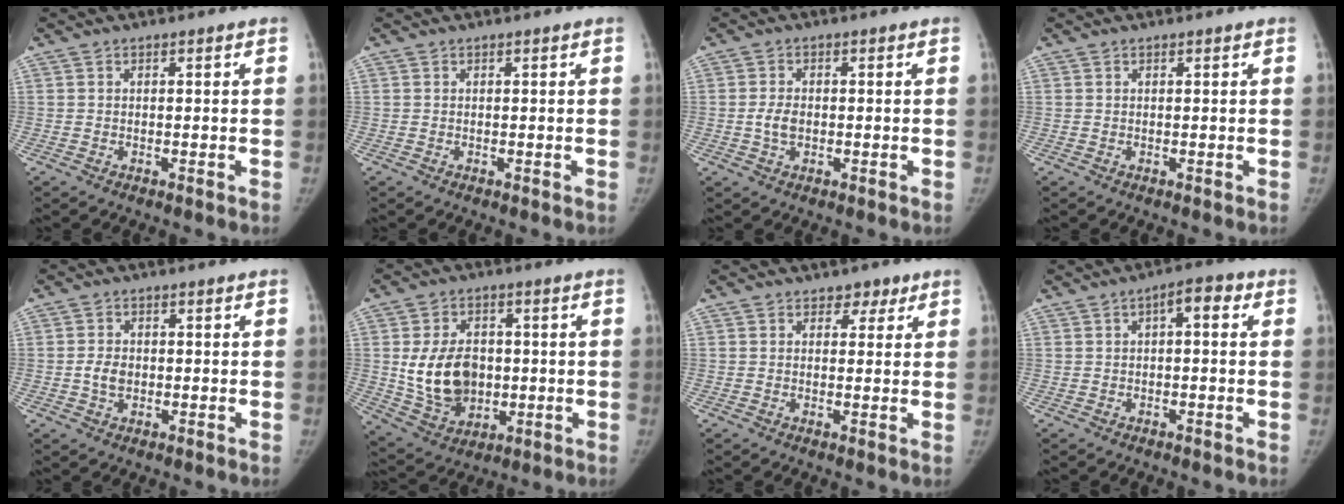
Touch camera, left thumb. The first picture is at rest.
{"total": 0.0}
{"total": 3.2, "force": [-0.4, 2.1, 2.3], "torque": [-0.044, 0.005, -0.008]}
{"total": 0.0}
{"total": 3.3, "force": [-0.4, 2.5, 2.1], "torque": [-0.034, 0.005, -0.008]}
{"total": 13.2, "force": [0.0, 9.8, 8.8], "torque": [-0.122, -0.005, 0.015]}
{"total": 2.9, "force": [1.7, 2.1, 0.9], "torque": [0.016, -0.006, 0.018]}
{"total": 4.3, "force": [0.8, 1.9, 3.7], "torque": [-0.041, 0.022, 0.002]}